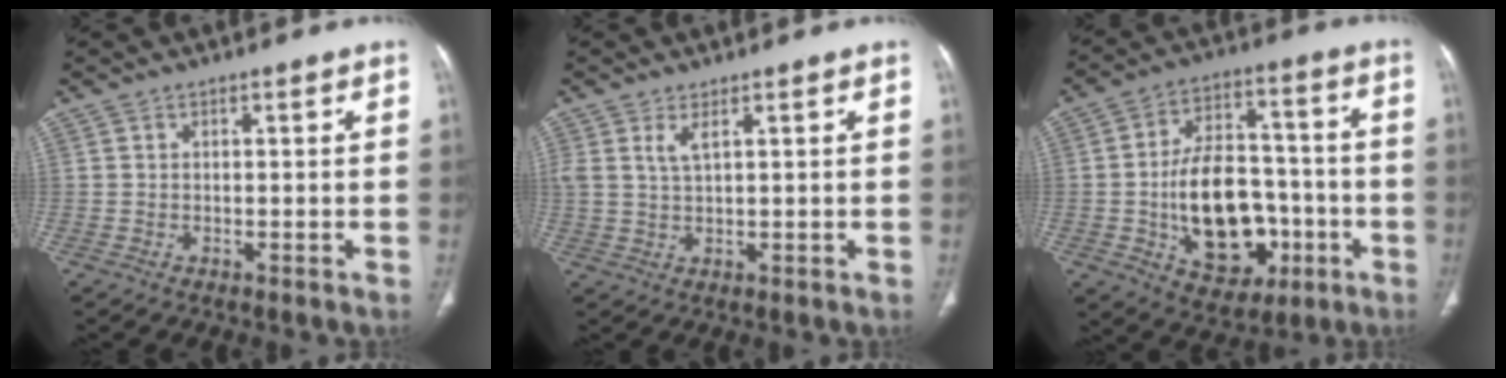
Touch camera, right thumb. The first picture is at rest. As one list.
[{"total": 2.8, "force": [1.5, 0.8, 2.3], "torque": [-0.053, -0.006, 0.037]}, {"total": 19.4, "force": [-4.4, 12.7, 14.1], "torque": [-0.186, 0.035, -0.054]}]